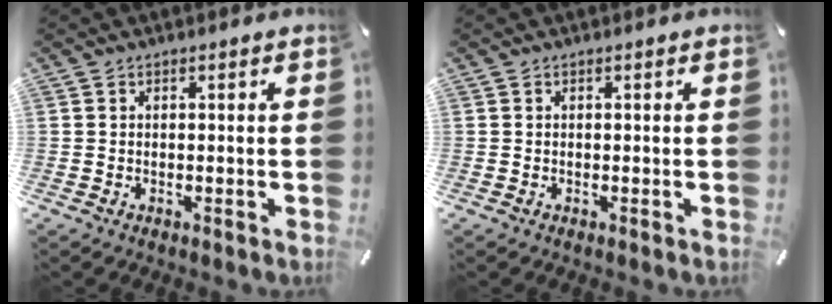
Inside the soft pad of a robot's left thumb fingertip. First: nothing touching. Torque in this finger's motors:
{"motor_torque": [-0.15, -0.10, -0.04, 0.01, 0.00]}